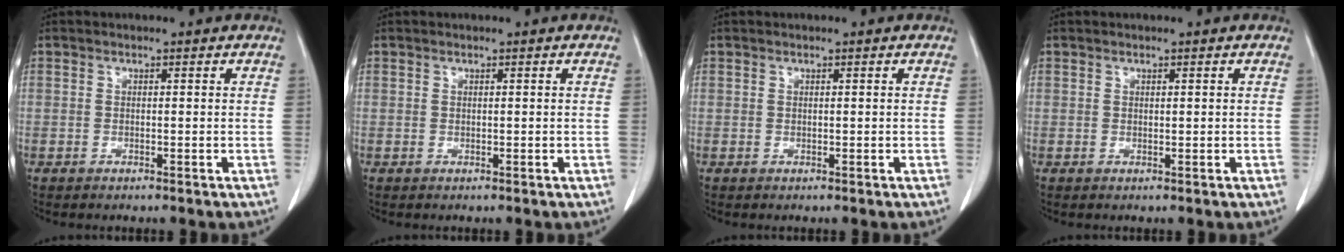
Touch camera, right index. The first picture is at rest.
{"total": 0.0}
{"total": 0.0}
{"total": 0.0}